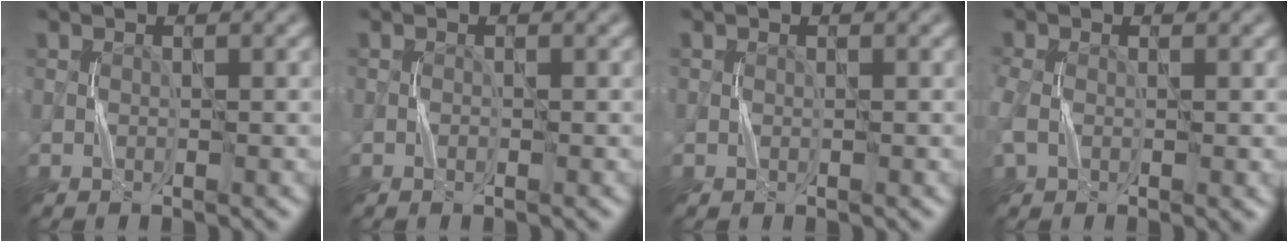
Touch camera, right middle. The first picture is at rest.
{"total": 0.0}
{"total": 0.0}
{"total": 3.1, "force": [-0.4, 1.9, 2.4], "torque": [-0.062, -0.002, -0.012]}